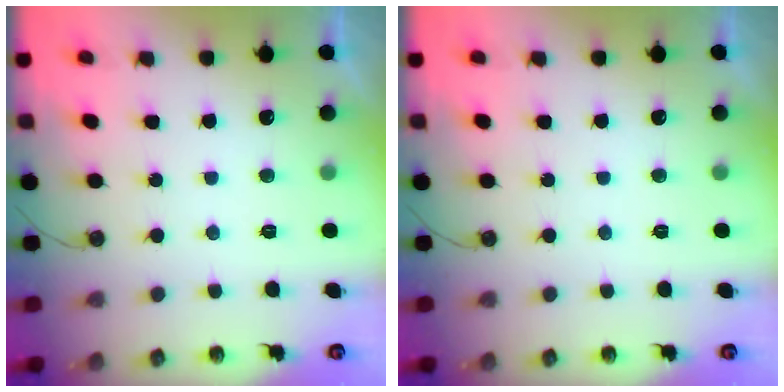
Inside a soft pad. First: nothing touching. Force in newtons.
{"total": 0.0}